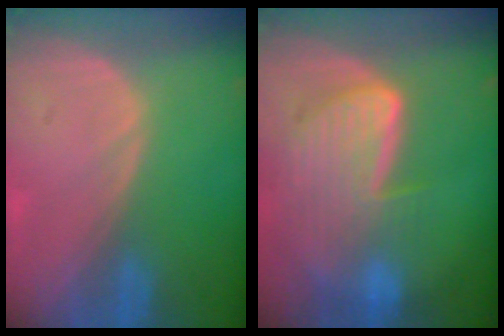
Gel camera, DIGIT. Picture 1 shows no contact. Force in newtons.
{"total": 9.2, "press": 8.0, "slide": 4.5}